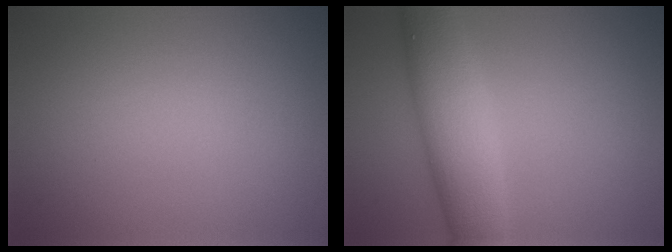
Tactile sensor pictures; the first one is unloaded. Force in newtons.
{"total": 6.9, "press": 6.9, "slide": 0.1}